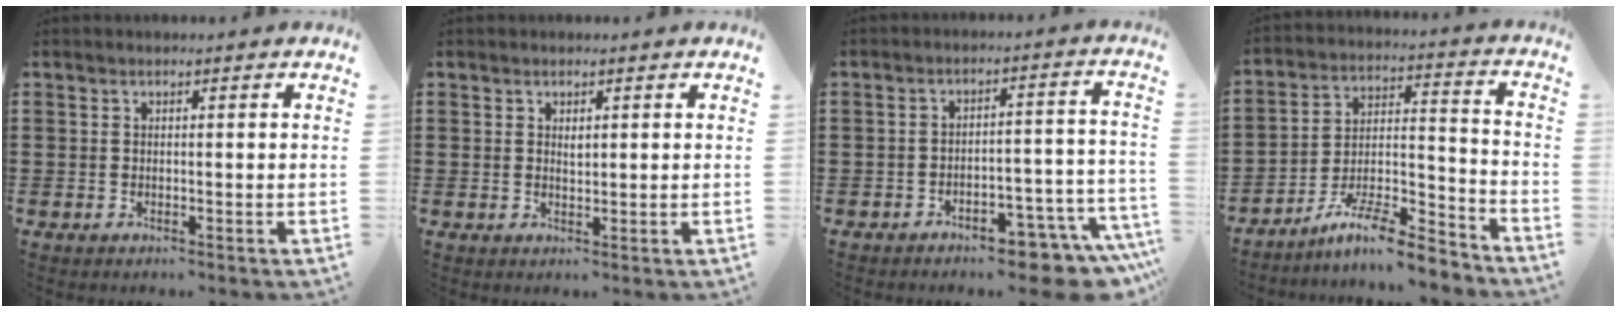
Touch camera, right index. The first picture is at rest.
{"total": 1.1, "force": [0.6, 0.5, 0.8], "torque": [-0.007, 0.001, 0.008]}
{"total": 6.4, "force": [-5.6, 1.1, 2.9], "torque": [-0.044, 0.004, -0.103]}
{"total": 10.4, "force": [-8.9, 1.5, 5.3], "torque": [-0.081, 0.024, -0.167]}